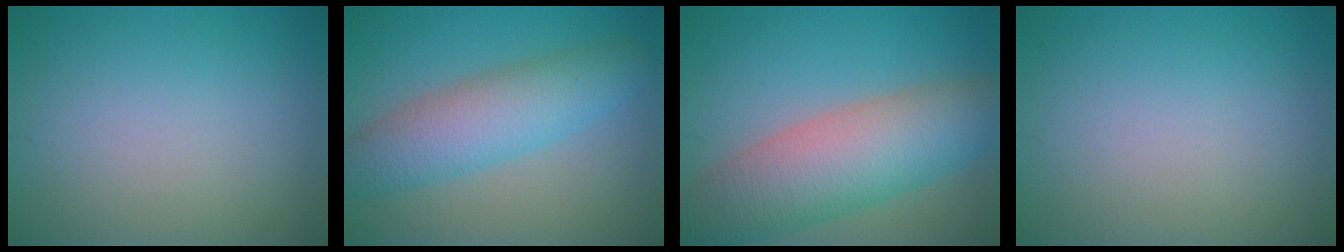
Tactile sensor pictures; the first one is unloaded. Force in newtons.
{"total": 6.2, "press": 6.2, "slide": 0.1}
{"total": 9.3, "press": 9.3, "slide": 0.6}
{"total": 0.0}